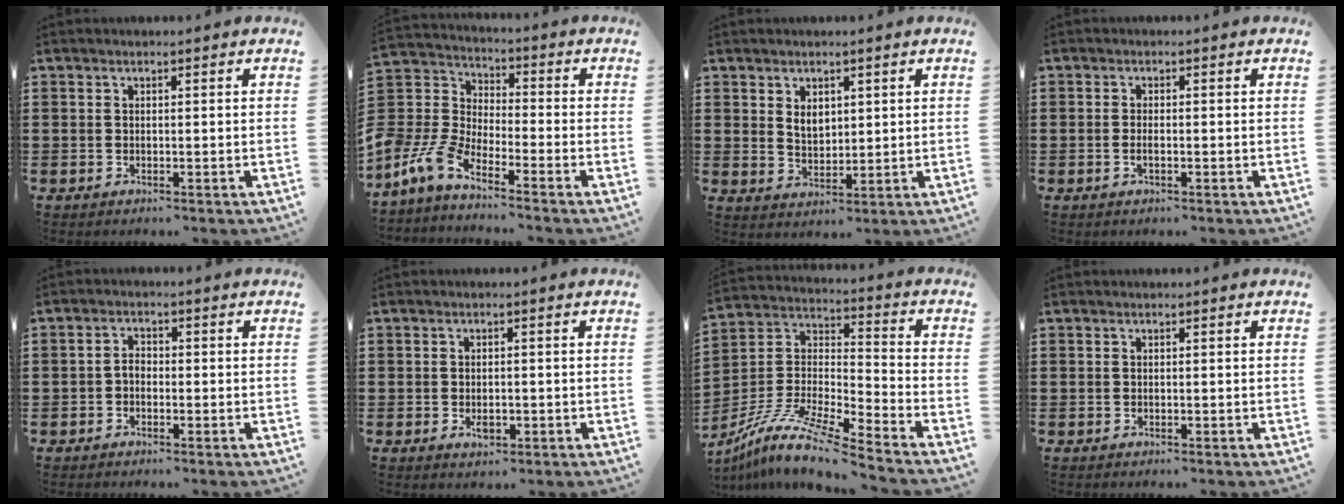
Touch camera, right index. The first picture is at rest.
{"total": 6.5, "force": [-5.7, 2.3, 2.4], "torque": [-0.092, -0.007, -0.123]}
{"total": 3.1, "force": [1.7, 2.0, 1.7], "torque": [-0.032, 0.002, 0.029]}
{"total": 1.2, "force": [-0.3, 0.2, 1.2], "torque": [-0.023, -0.005, -0.005]}
{"total": 1.8, "force": [-0.7, 1.1, 1.3], "torque": [-0.033, 0.000, -0.018]}
{"total": 2.0, "force": [-0.5, 1.1, 1.6], "torque": [-0.031, -0.002, -0.008]}
{"total": 11.3, "force": [-9.6, 0.8, 5.8], "torque": [-0.126, 0.003, -0.197]}
{"total": 0.0}